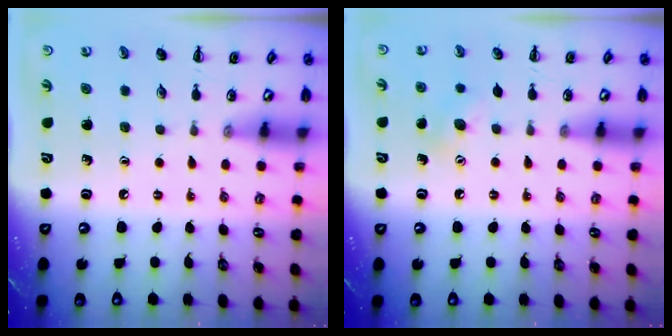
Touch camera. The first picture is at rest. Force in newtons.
{"total": 5.6, "press": 5.5, "slide": 1.2}